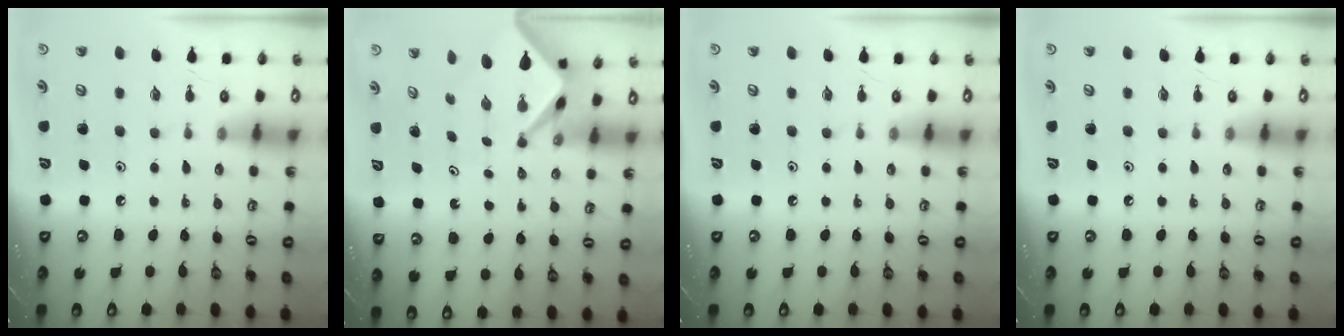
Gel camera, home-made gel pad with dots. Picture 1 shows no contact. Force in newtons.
{"total": 4.2, "press": 4.2, "slide": 0.1}
{"total": 0.0}
{"total": 0.0}